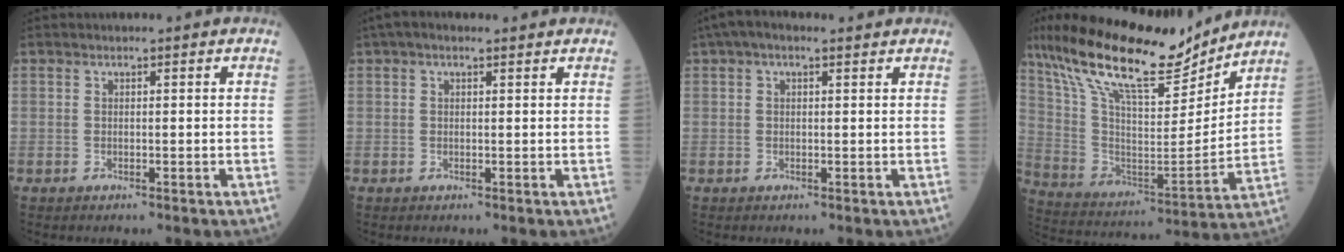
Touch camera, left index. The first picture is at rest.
{"total": 2.7, "force": [1.7, 1.1, 1.8], "torque": [-0.035, 0.029, 0.026]}
{"total": 4.2, "force": [2.5, 1.7, 2.8], "torque": [-0.058, 0.036, 0.040]}
{"total": 21.1, "force": [16.5, 4.8, 12.3], "torque": [-0.229, 0.004, 0.295]}